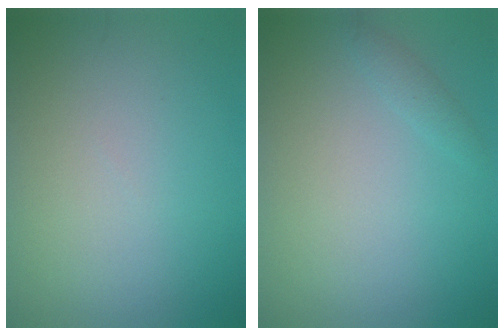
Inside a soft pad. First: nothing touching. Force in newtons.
{"total": 0.8, "press": 0.8, "slide": 0.0}